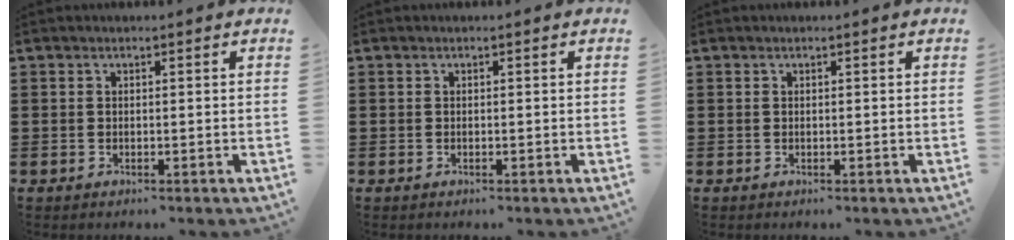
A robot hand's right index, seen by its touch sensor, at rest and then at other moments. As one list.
[{"total": 0.0}, {"total": 0.0}]